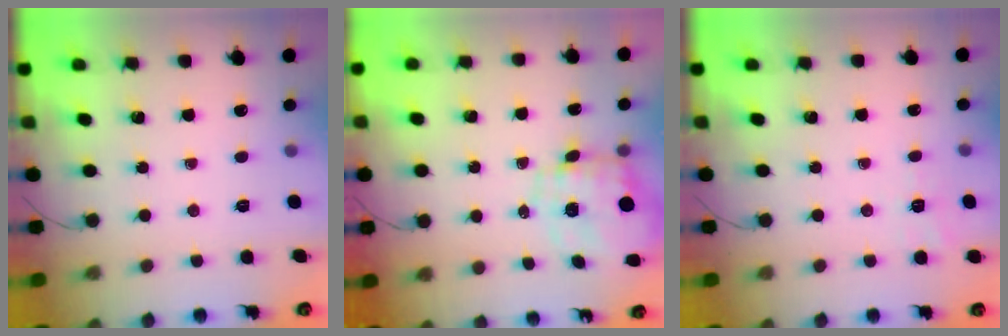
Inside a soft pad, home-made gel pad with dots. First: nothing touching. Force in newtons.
{"total": 4.0, "press": 3.7, "slide": 1.5}
{"total": 1.8, "press": 0.2, "slide": 1.8}